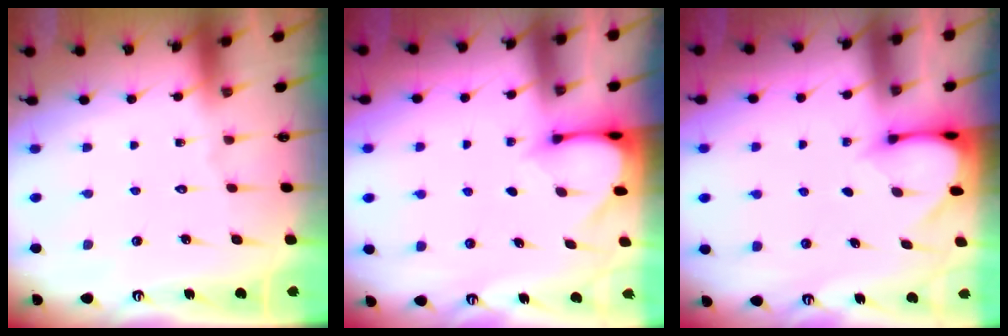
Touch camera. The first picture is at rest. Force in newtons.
{"total": 3.2, "press": 3.2, "slide": 0.2}
{"total": 2.9, "press": 2.9, "slide": 0.3}